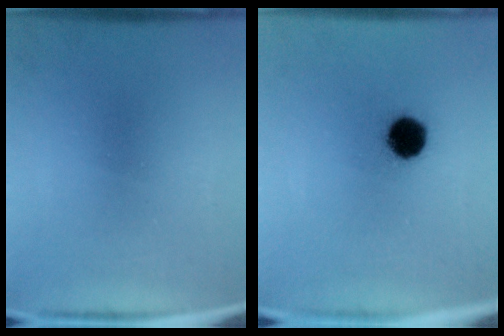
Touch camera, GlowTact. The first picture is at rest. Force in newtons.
{"total": 7.6}